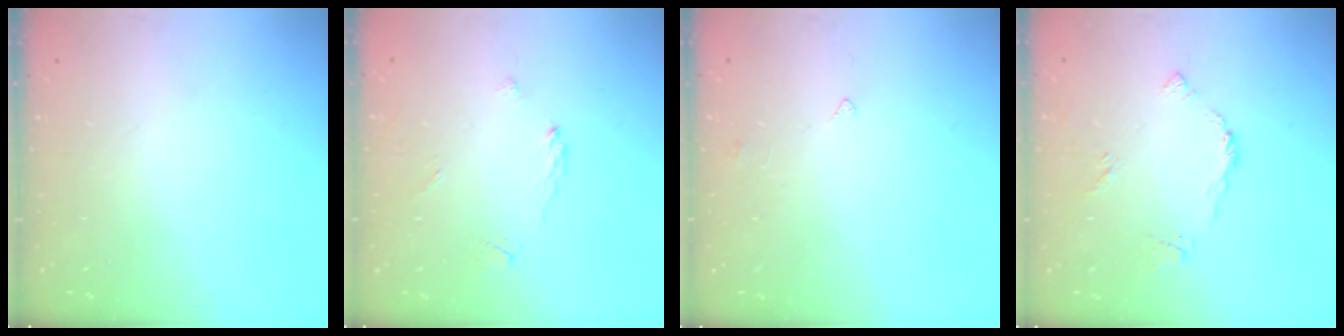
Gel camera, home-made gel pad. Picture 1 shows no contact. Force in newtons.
{"total": 2.7, "press": 2.7, "slide": 0.2}
{"total": 2.5, "press": 2.5, "slide": 0.3}
{"total": 5.1, "press": 5.0, "slide": 0.2}